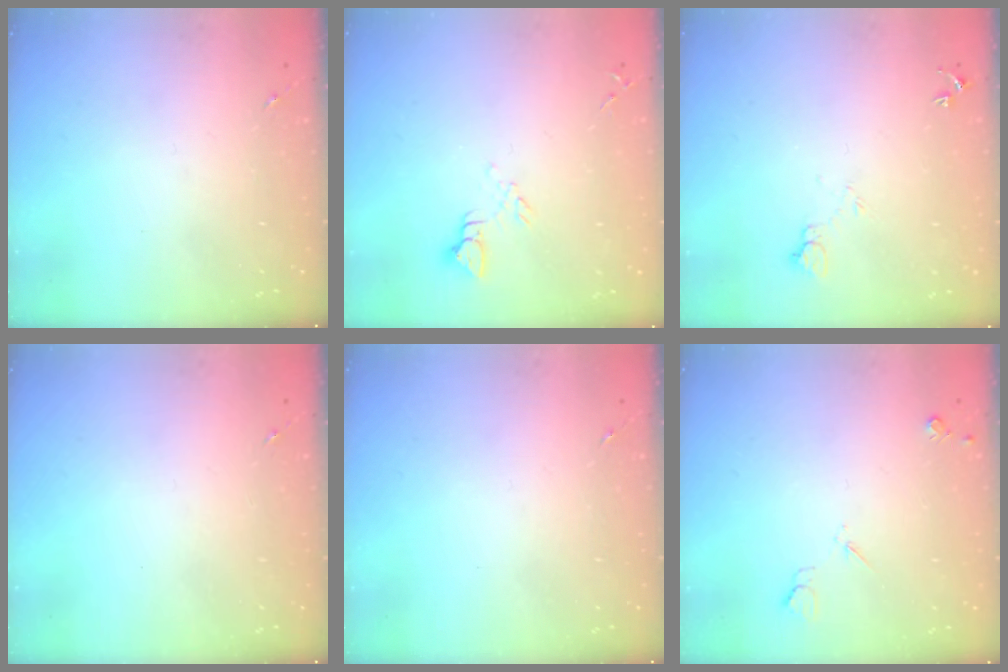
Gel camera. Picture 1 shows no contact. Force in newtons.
{"total": 5.1, "press": 5.1, "slide": 0.4}
{"total": 4.2, "press": 4.1, "slide": 0.5}
{"total": 0.0}
{"total": 0.0}
{"total": 4.1, "press": 4.0, "slide": 0.7}